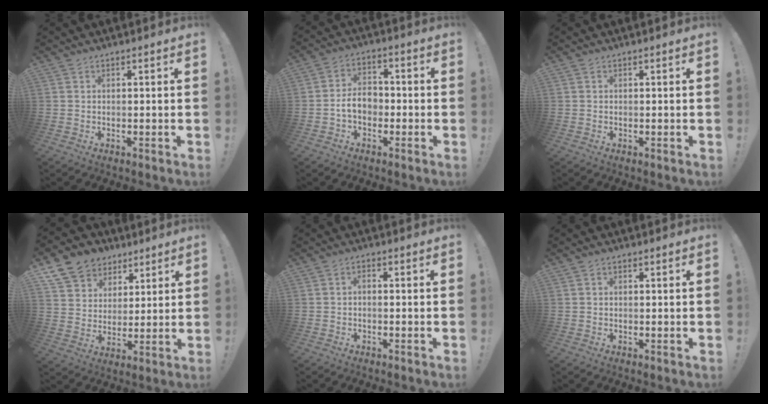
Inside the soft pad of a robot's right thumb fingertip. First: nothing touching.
{"total": 7.4, "force": [-1.9, 5.1, 4.9], "torque": [-0.086, 0.009, -0.036]}
{"total": 0.0}
{"total": 11.3, "force": [7.0, 8.4, 2.6], "torque": [-0.043, -0.048, 0.141]}
{"total": 1.5, "force": [-0.9, 0.5, 1.1], "torque": [-0.027, 0.009, -0.015]}
{"total": 2.0, "force": [0.8, 1.1, 1.5], "torque": [-0.026, 0.003, 0.013]}